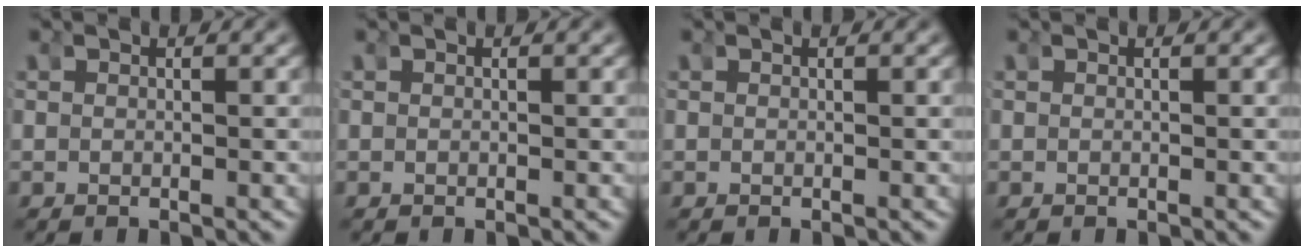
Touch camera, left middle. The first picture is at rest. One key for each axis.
{"total": 0.0}
{"total": 0.0}
{"total": 0.0}